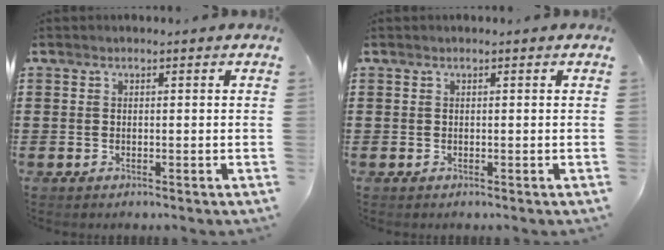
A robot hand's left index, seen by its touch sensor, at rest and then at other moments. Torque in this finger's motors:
{"motor_torque": [0.00, 0.00, 0.00, -0.01]}